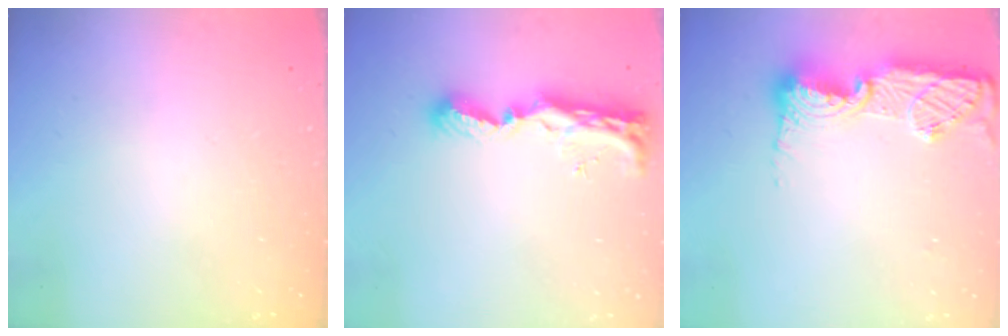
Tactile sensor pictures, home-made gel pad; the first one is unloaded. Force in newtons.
{"total": 8.6, "press": 8.5, "slide": 1.0}
{"total": 15.4, "press": 15.4, "slide": 1.2}